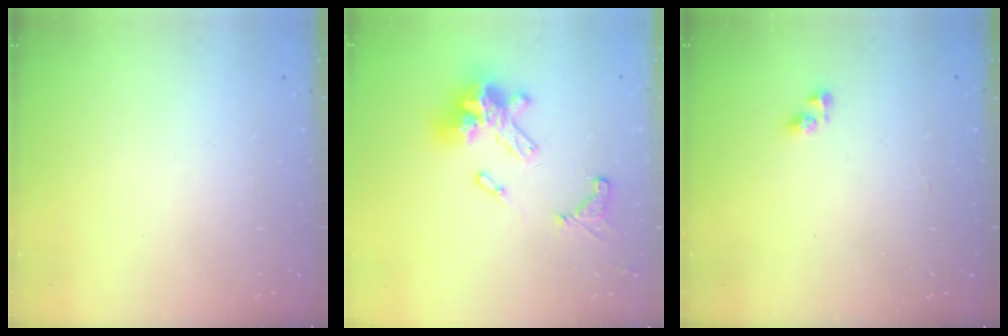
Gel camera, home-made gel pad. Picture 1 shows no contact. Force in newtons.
{"total": 16.7, "press": 16.6, "slide": 1.5}
{"total": 3.3, "press": 3.3, "slide": 0.4}